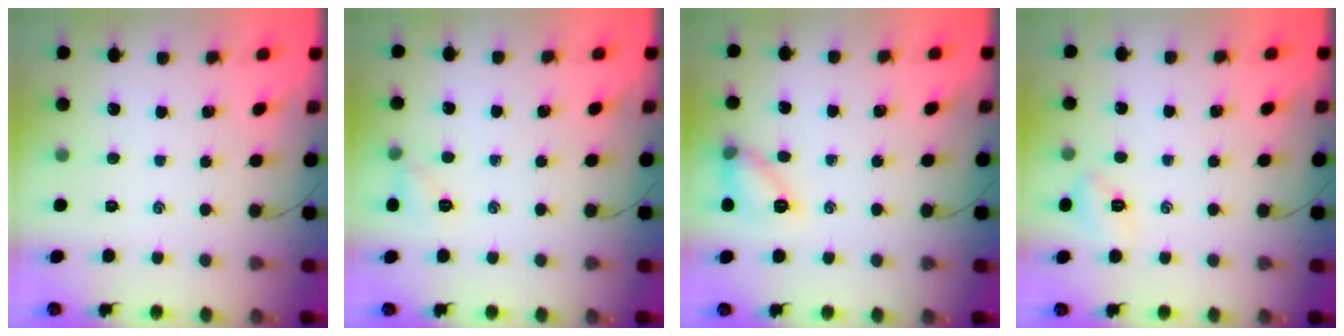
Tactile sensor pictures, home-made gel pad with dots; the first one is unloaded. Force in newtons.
{"total": 5.6, "press": 5.5, "slide": 1.4}
{"total": 9.4, "press": 9.4, "slide": 0.7}
{"total": 5.1, "press": 4.9, "slide": 1.4}